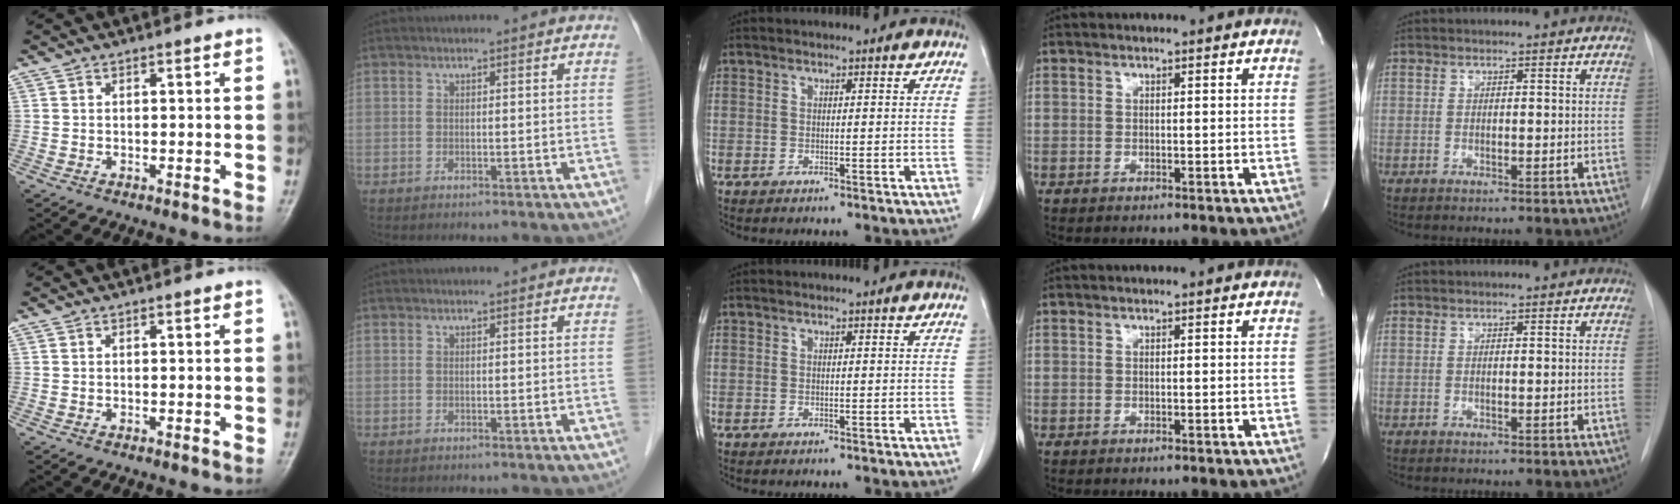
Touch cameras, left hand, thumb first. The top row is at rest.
{}